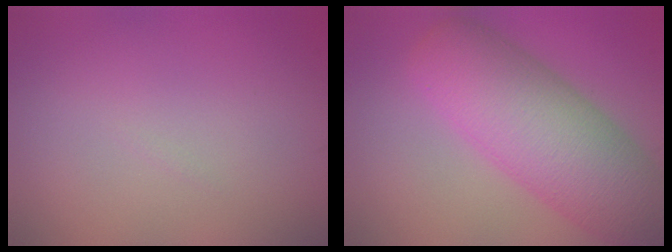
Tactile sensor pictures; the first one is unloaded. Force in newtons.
{"total": 9.5, "press": 9.5, "slide": 0.3}